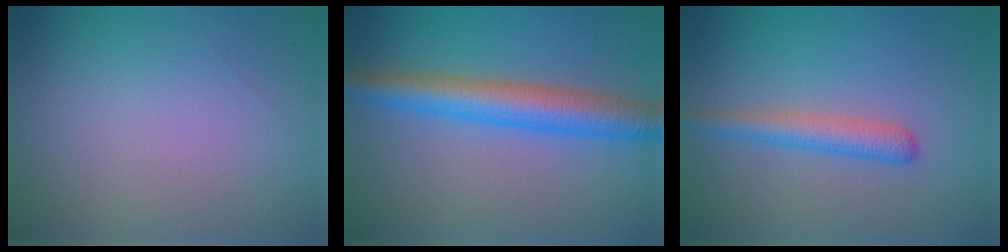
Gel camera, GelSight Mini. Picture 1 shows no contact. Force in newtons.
{"total": 5.3, "press": 5.3, "slide": 0.2}
{"total": 2.5, "press": 2.5, "slide": 0.1}